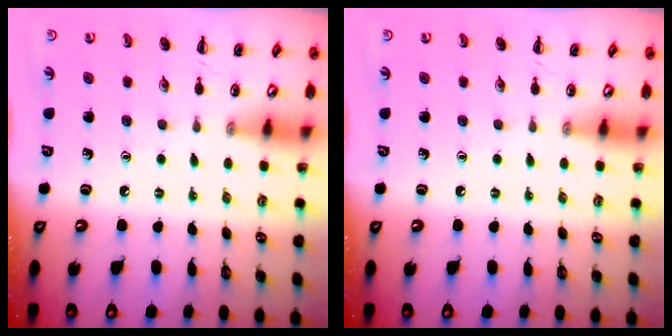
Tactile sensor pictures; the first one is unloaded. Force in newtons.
{"total": 0.0}